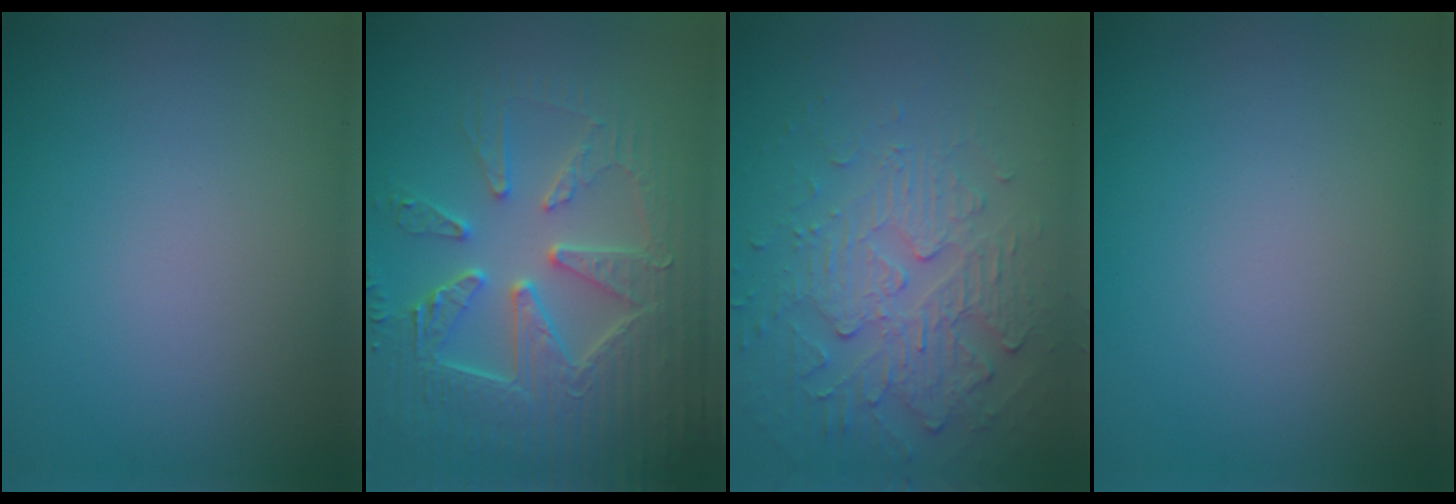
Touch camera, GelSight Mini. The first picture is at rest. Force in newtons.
{"total": 7.7, "press": 6.1, "slide": 4.7}
{"total": 4.3, "press": 3.5, "slide": 2.6}
{"total": 0.0}